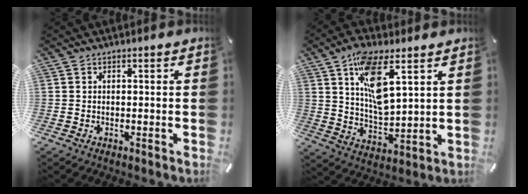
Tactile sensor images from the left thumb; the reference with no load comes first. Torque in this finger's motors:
{"motor_torque": [2.14, 2.25, 1.40, -1.37, 0.52]}